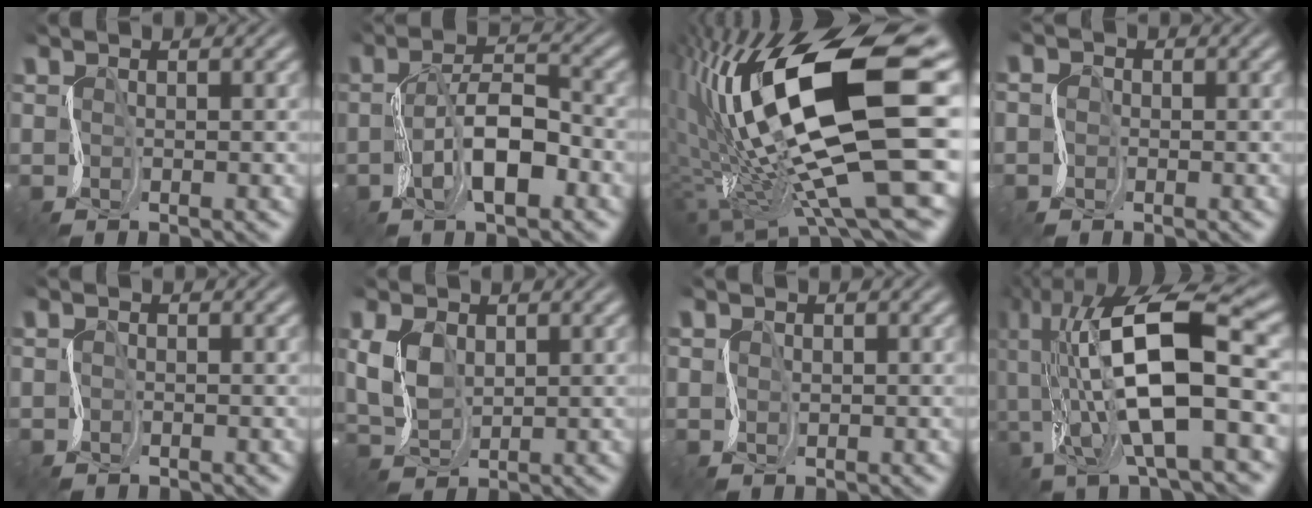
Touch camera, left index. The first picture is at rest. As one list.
[{"total": 4.7, "force": [-1.7, 1.8, 4.0], "torque": [-0.095, 0.015, -0.031]}, {"total": 15.2, "force": [1.3, 5.2, 14.2], "torque": [-0.292, 0.011, 0.027]}, {"total": 1.1, "force": [-0.5, 0.4, -0.9], "torque": [0.005, 0.013, -0.014]}, {"total": 1.0, "force": [-0.4, -0.2, -0.9], "torque": [0.003, 0.002, -0.010]}, {"total": 1.8, "force": [1.4, 1.0, 0.4], "torque": [-0.048, 0.012, 0.032]}, {"total": 0.8, "force": [-0.2, -0.2, -0.8], "torque": [-0.004, 0.007, 0.004]}, {"total": 12.9, "force": [0.7, 4.9, 11.9], "torque": [-0.254, 0.014, 0.016]}]